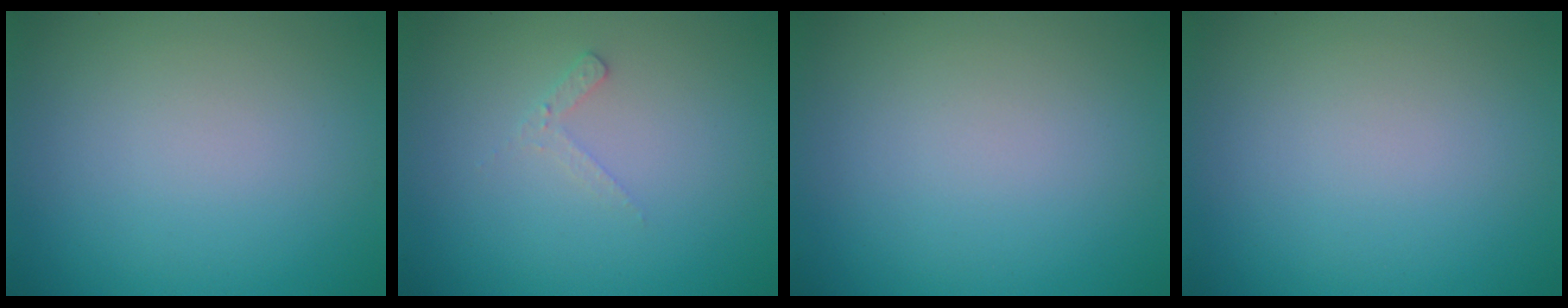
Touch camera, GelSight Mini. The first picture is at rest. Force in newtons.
{"total": 1.2, "press": 1.1, "slide": 0.3}
{"total": 0.0}
{"total": 0.0}